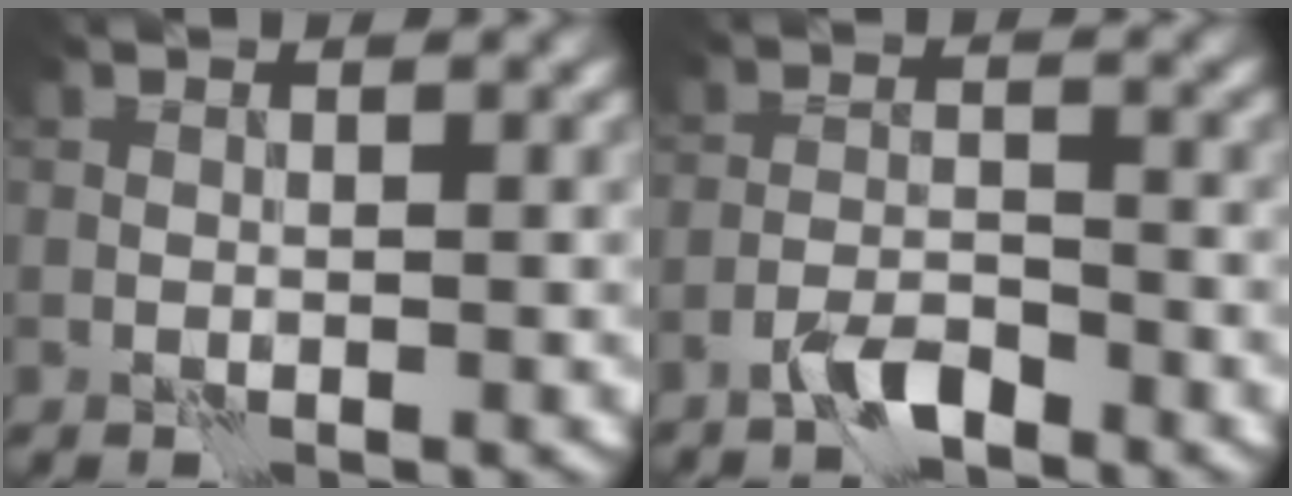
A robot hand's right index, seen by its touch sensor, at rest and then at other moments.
{"total": 2.9, "force": [-2.4, 0.5, 1.5], "torque": [-0.028, 0.008, -0.050]}